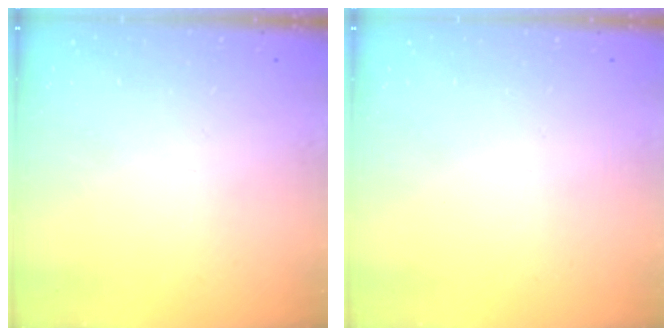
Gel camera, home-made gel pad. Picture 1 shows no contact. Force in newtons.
{"total": 1.6, "press": 1.6, "slide": 0.1}